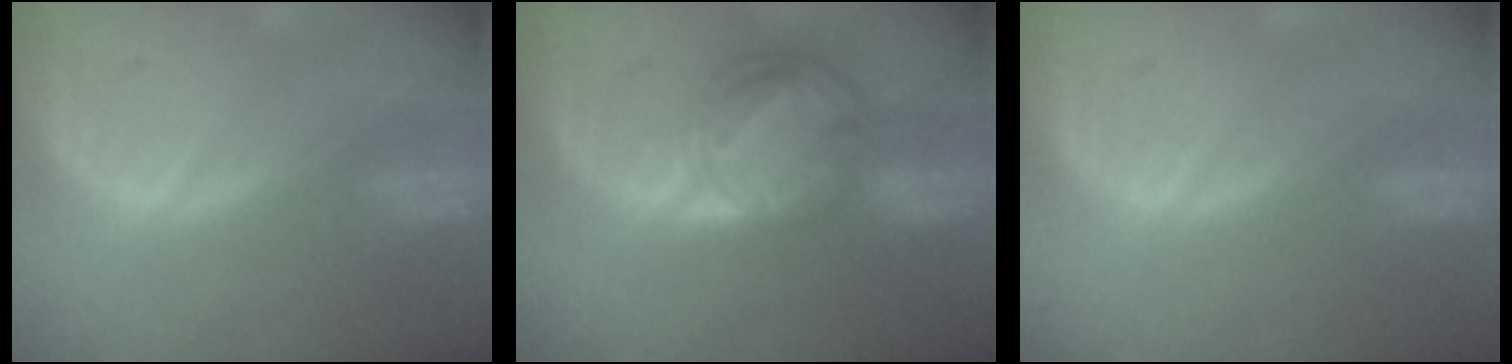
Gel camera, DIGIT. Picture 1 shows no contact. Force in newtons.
{"total": 8.7, "press": 7.3, "slide": 4.6}
{"total": 0.0}